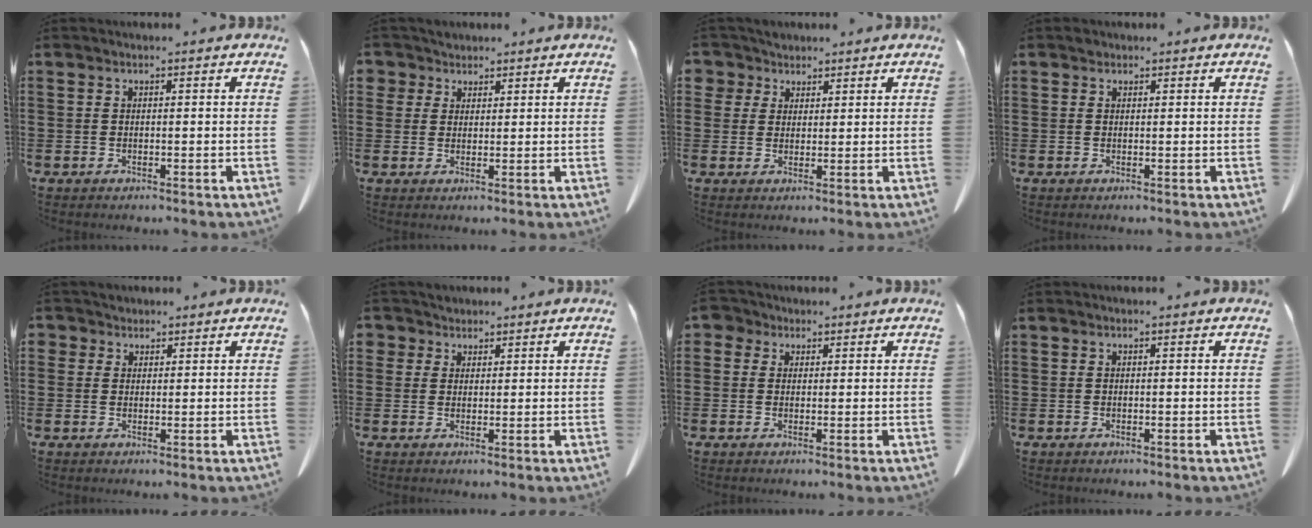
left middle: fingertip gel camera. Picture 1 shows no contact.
{"total": 2.9, "force": [2.0, 2.1, 0.2], "torque": [-0.008, 0.007, 0.036]}
{"total": 3.5, "force": [2.3, 2.6, 0.2], "torque": [-0.013, 0.006, 0.041]}
{"total": 0.6, "force": [0.3, 0.5, 0.1], "torque": [-0.003, 0.003, 0.006]}
{"total": 2.0, "force": [1.4, 1.4, 0.1], "torque": [-0.009, 0.007, 0.026]}
{"total": 2.4, "force": [1.7, 1.7, 0.2], "torque": [-0.014, 0.009, 0.033]}
{"total": 2.0, "force": [0.9, 1.6, 0.7], "torque": [-0.022, 0.009, 0.016]}
{"total": 0.0}